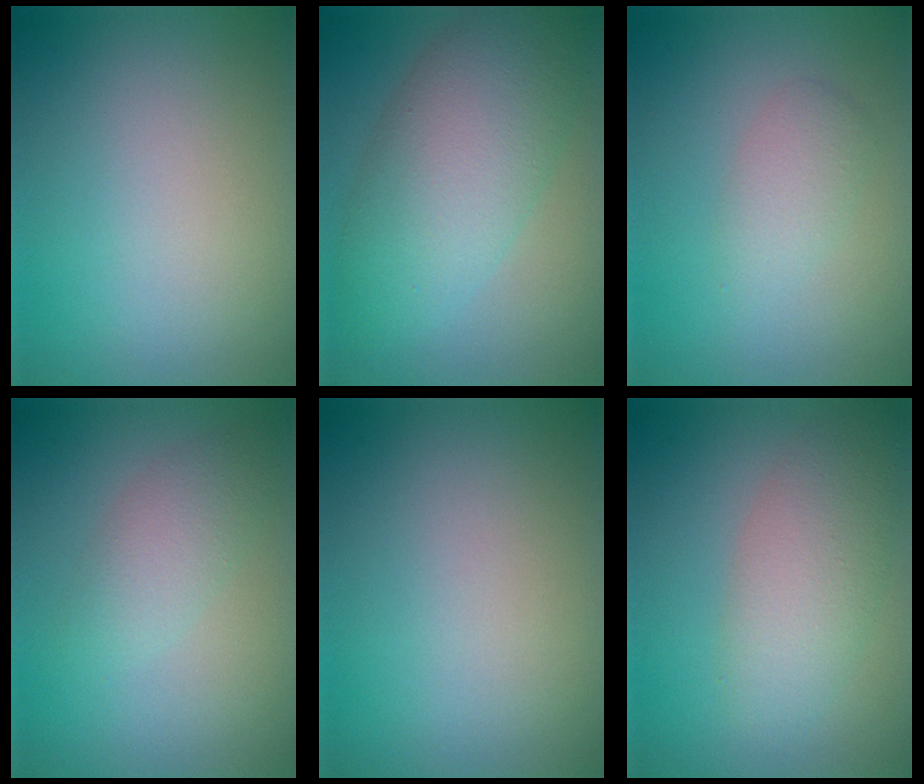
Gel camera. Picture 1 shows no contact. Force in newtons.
{"total": 8.1, "press": 8.1, "slide": 0.1}
{"total": 2.0, "press": 2.0, "slide": 0.0}
{"total": 2.8, "press": 2.8, "slide": 0.2}
{"total": 0.0}
{"total": 4.7, "press": 4.7, "slide": 0.3}